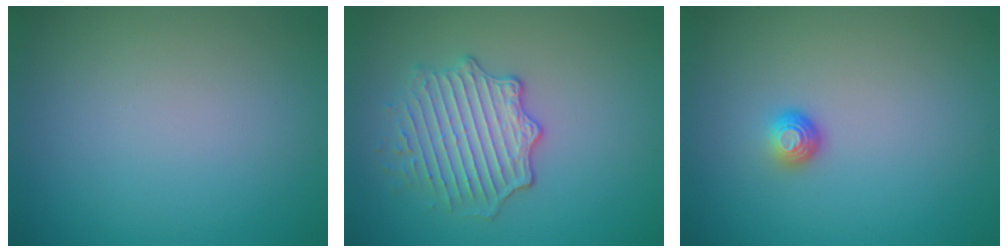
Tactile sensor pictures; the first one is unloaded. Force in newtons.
{"total": 4.0, "press": 3.5, "slide": 1.8}
{"total": 1.5, "press": 1.0, "slide": 1.1}